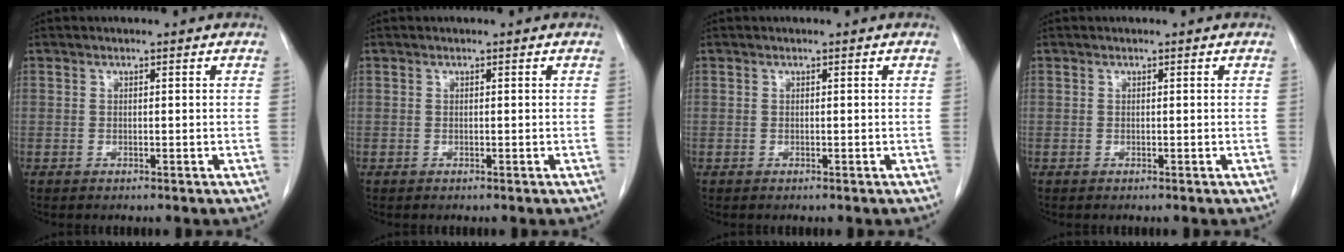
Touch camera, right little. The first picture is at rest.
{"total": 0.0}
{"total": 0.0}
{"total": 0.0}